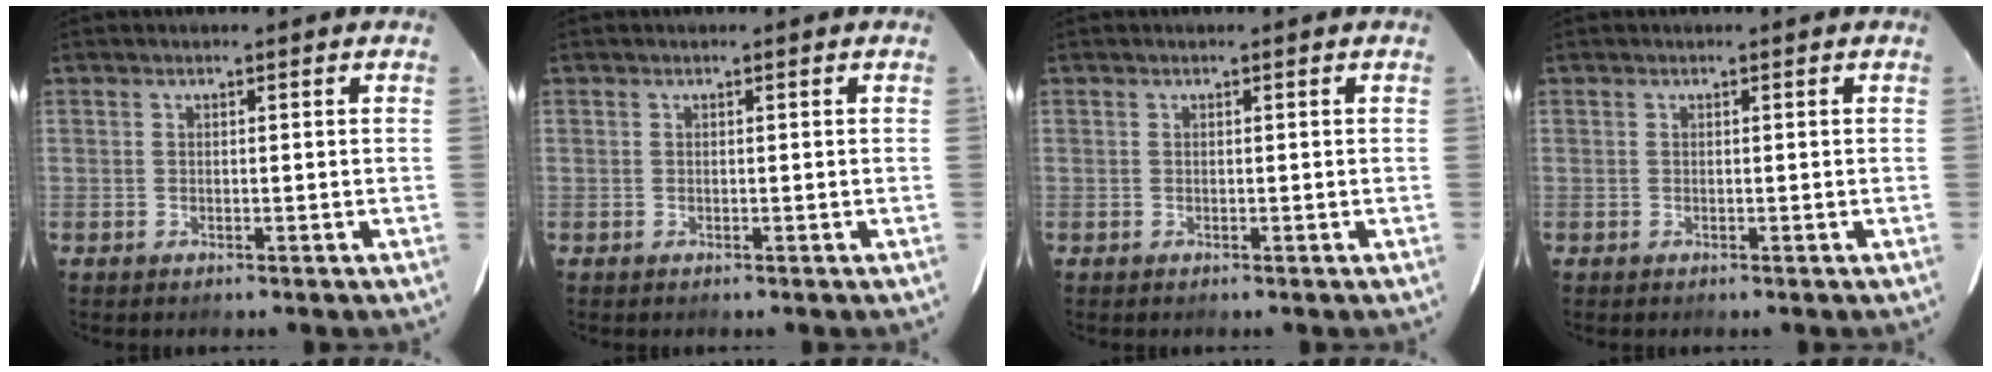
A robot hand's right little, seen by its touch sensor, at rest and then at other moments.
{"total": 0.0}
{"total": 0.0}
{"total": 0.0}